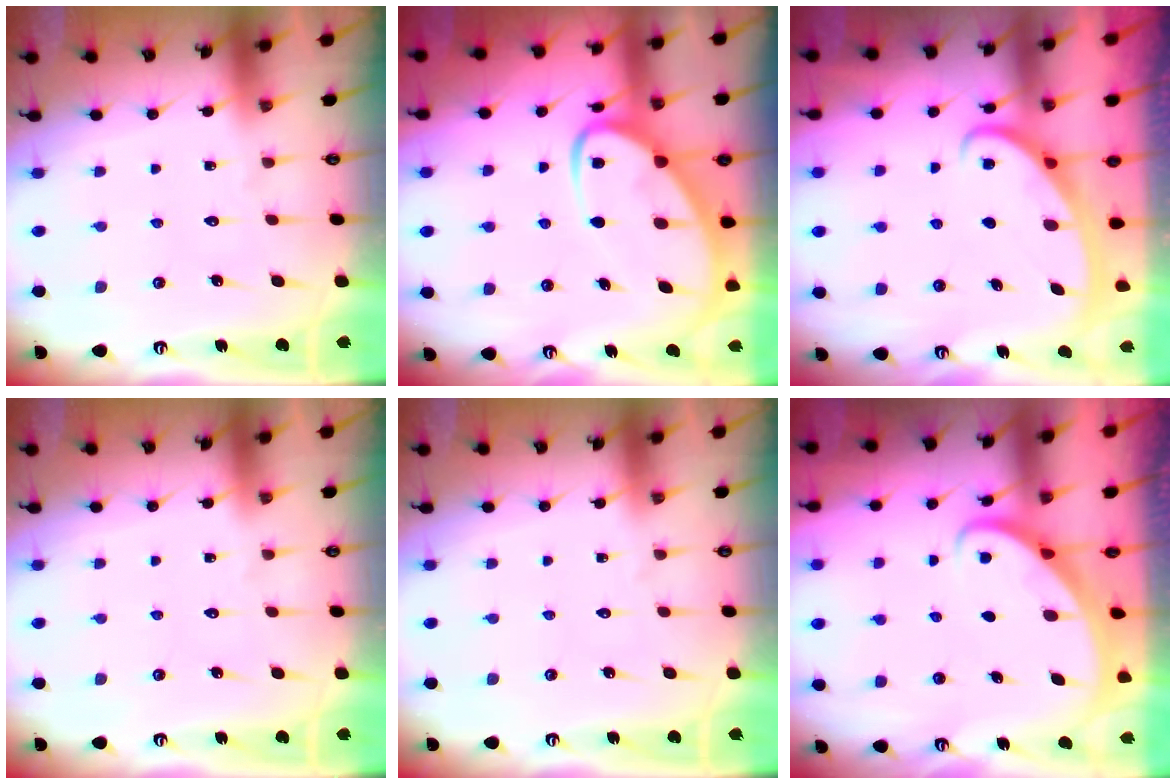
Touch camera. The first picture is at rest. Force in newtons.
{"total": 9.7, "press": 9.6, "slide": 1.1}
{"total": 2.8, "press": 2.7, "slide": 0.4}
{"total": 0.0}
{"total": 0.0}
{"total": 2.6, "press": 2.6, "slide": 0.3}